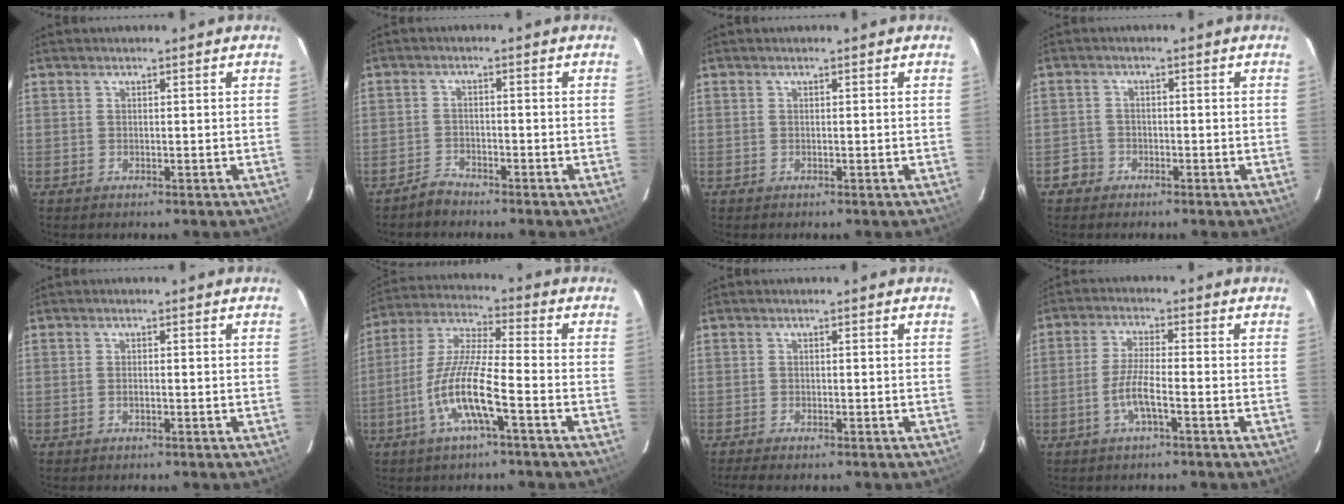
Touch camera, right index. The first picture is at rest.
{"total": 2.6, "force": [-2.4, 0.9, 0.2], "torque": [-0.009, 0.006, -0.047]}
{"total": 0.0}
{"total": 2.8, "force": [-1.6, 2.2, -0.3], "torque": [0.003, 0.017, -0.030]}
{"total": 0.8, "force": [-0.4, 0.3, 0.6], "torque": [-0.012, 0.000, -0.006]}
{"total": 11.7, "force": [-4.9, 1.3, 10.6], "torque": [-0.220, -0.004, -0.097]}
{"total": 2.9, "force": [-2.4, 0.6, 1.5], "torque": [-0.040, -0.011, -0.040]}
{"total": 5.3, "force": [-2.4, 0.6, 4.7], "torque": [-0.099, -0.001, -0.046]}